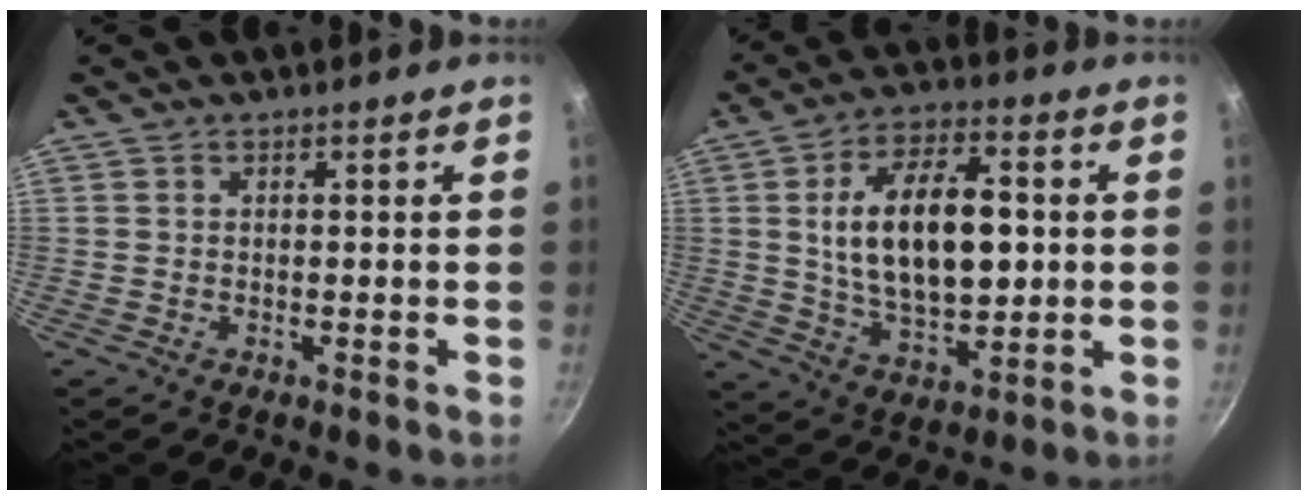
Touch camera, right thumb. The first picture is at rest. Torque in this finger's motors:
{"motor_torque": [-0.54, 1.12, 0.86, 0.82, 0.17]}